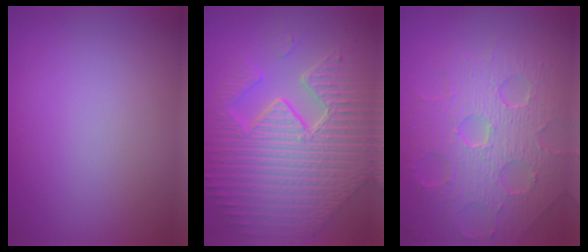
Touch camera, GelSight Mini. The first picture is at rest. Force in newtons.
{"total": 11.4, "press": 7.4, "slide": 8.7}
{"total": 8.6, "press": 5.9, "slide": 6.2}